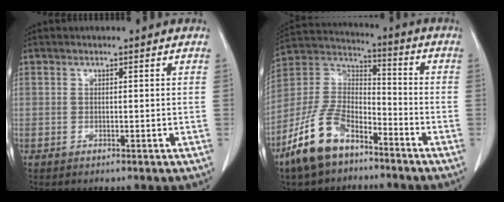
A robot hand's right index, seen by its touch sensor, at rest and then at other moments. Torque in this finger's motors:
{"motor_torque": [0.05, -0.05, -0.40, -0.21]}